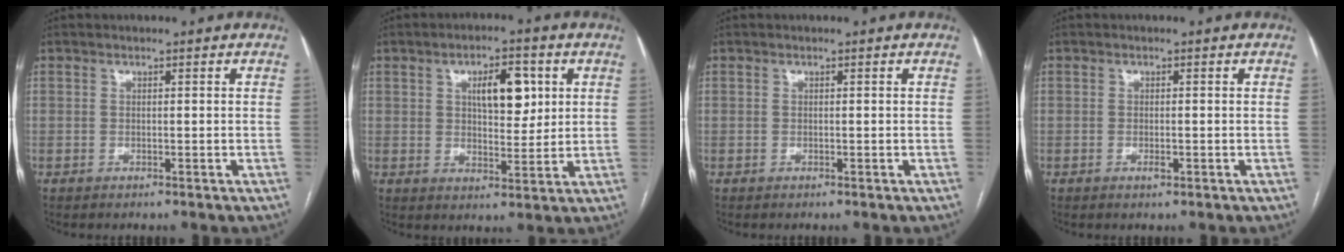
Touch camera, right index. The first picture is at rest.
{"total": 7.6, "force": [2.5, 3.3, 6.4], "torque": [-0.095, 0.007, 0.042]}
{"total": 0.0}
{"total": 1.2, "force": [-0.5, 0.4, 1.0], "torque": [-0.019, -0.001, -0.006]}